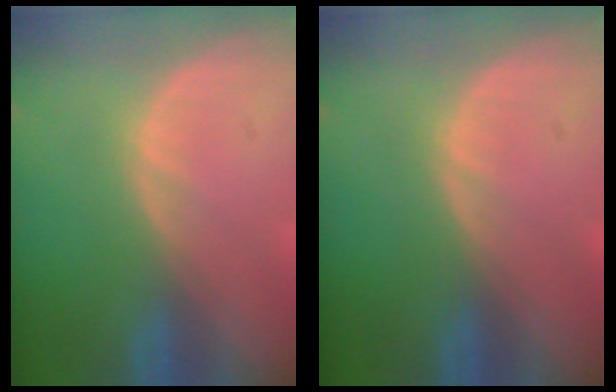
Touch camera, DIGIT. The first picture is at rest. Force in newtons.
{"total": 0.0}